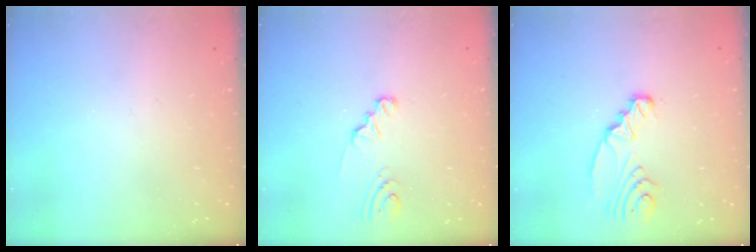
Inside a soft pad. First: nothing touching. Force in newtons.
{"total": 2.3, "press": 2.3, "slide": 0.1}
{"total": 4.5, "press": 4.5, "slide": 0.4}